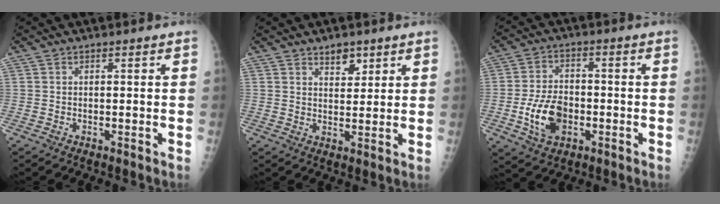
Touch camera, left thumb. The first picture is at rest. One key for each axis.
{"total": 3.8, "fx": 2.5, "fy": 2.1, "fz": 1.9, "tx": -0.006, "ty": -0.016, "tz": 0.042}
{"total": 9.5, "fx": -2.7, "fy": 6.3, "fz": 6.6, "tx": -0.110, "ty": 0.015, "tz": -0.045}